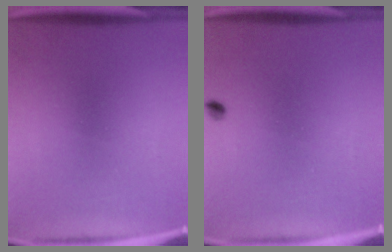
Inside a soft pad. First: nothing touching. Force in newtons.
{"total": 1.0}